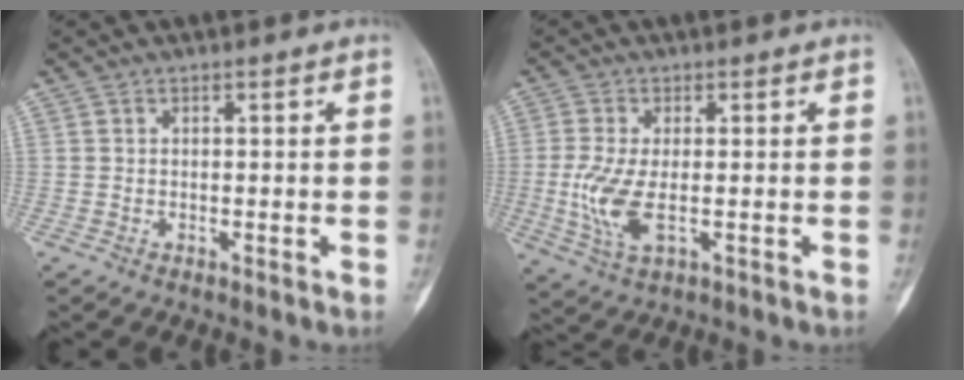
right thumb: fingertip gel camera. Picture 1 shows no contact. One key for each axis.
{"total": 7.8, "fx": -0.9, "fy": 3.2, "fz": 7.0, "tx": -0.168, "ty": -0.012, "tz": -0.016}